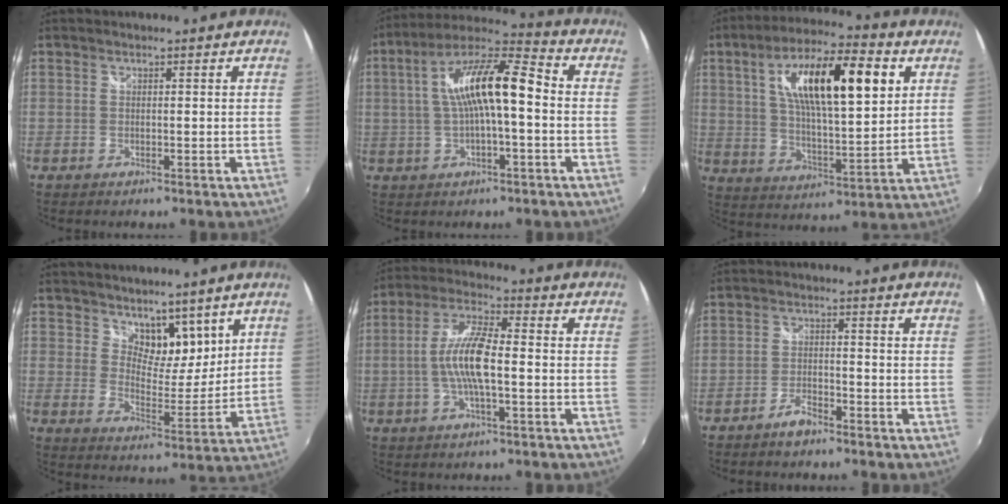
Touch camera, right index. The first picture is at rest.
{"total": 14.0, "force": [0.1, 3.5, 13.6], "torque": [-0.244, 0.029, 0.001]}
{"total": 19.4, "force": [6.6, 6.1, 17.1], "torque": [-0.297, 0.027, 0.110]}
{"total": 8.6, "force": [6.1, 4.7, 3.9], "torque": [-0.047, -0.008, 0.106]}
{"total": 10.2, "force": [-1.5, 2.4, 9.8], "torque": [-0.200, 0.006, -0.032]}
{"total": 3.5, "force": [-2.9, 1.1, 1.6], "torque": [-0.046, 0.005, -0.054]}